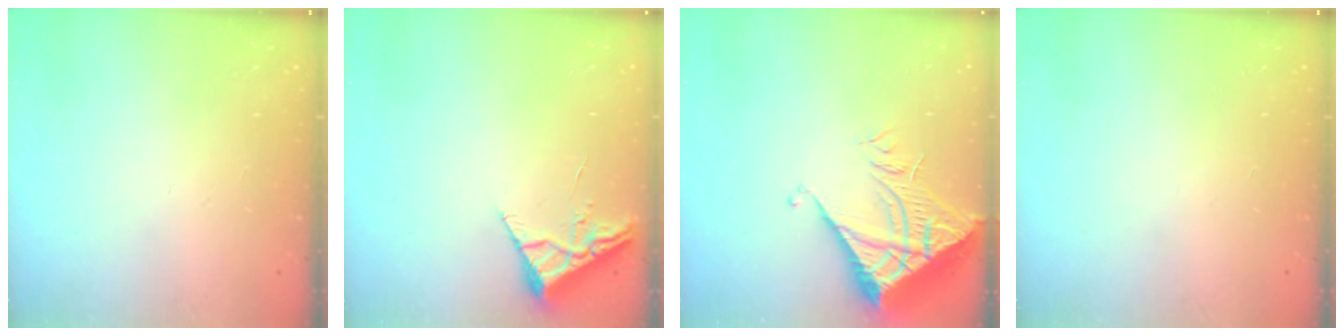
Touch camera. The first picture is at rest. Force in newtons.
{"total": 3.7, "press": 3.6, "slide": 0.5}
{"total": 8.4, "press": 8.4, "slide": 1.0}
{"total": 0.0}